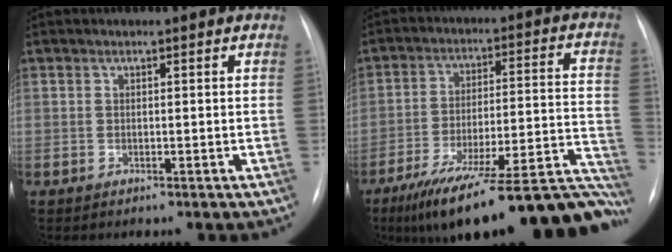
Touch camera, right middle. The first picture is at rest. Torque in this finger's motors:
{"motor_torque": [1.08, -1.06, 0.43, 0.21]}